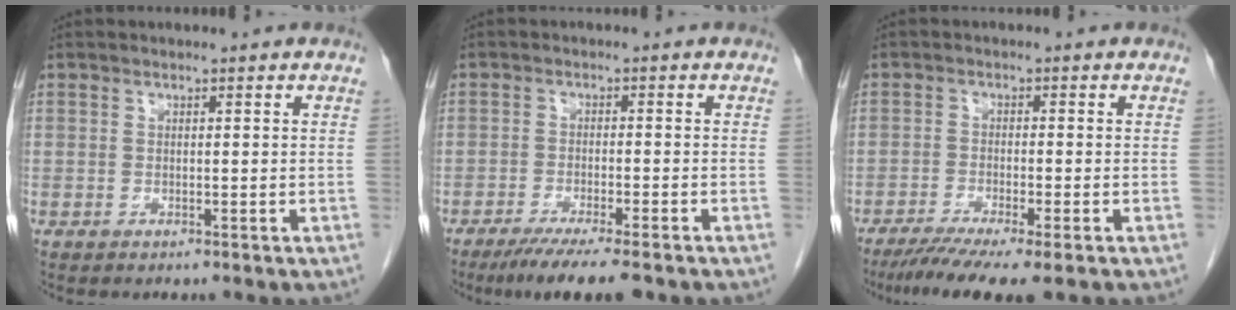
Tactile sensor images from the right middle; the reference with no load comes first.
{"total": 8.3, "force": [-6.4, 0.5, 5.3], "torque": [-0.077, -0.018, -0.098]}
{"total": 7.9, "force": [-5.7, 0.2, 5.5], "torque": [-0.088, -0.018, -0.091]}